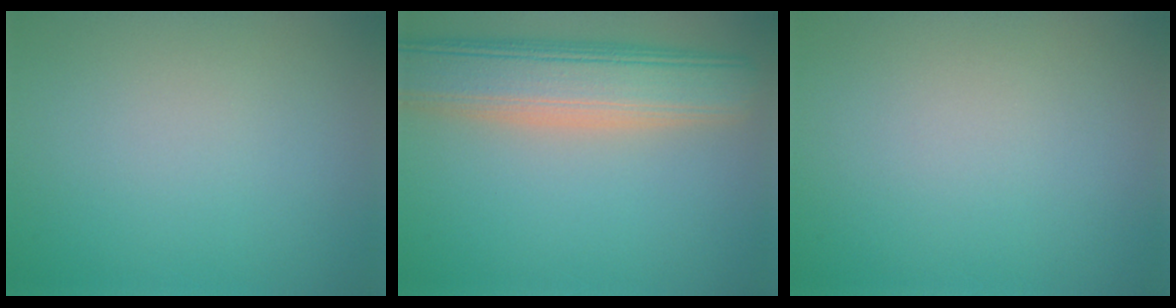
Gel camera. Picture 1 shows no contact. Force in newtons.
{"total": 8.4, "press": 8.4, "slide": 0.9}
{"total": 0.0}